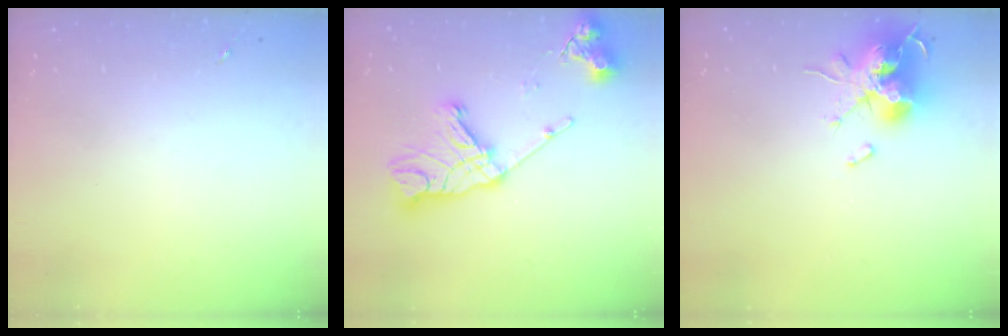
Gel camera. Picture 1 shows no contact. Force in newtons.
{"total": 18.6, "press": 18.5, "slide": 1.4}
{"total": 16.4, "press": 16.4, "slide": 0.1}